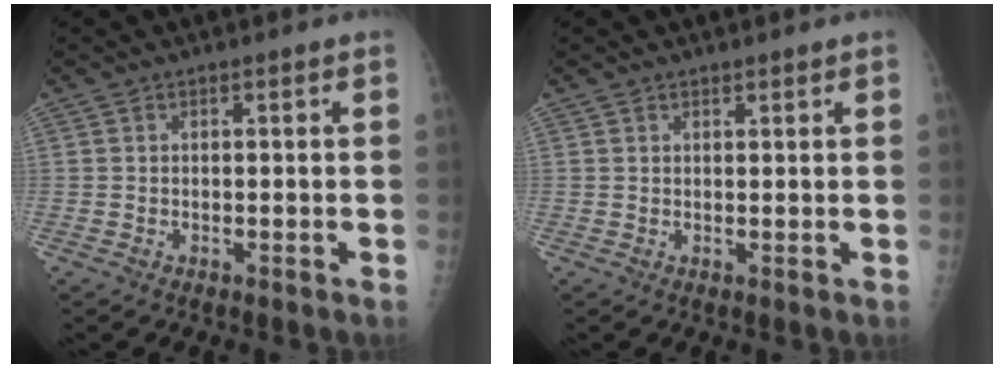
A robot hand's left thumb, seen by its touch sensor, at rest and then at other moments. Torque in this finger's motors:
{"motor_torque": [-0.06, 0.33, 0.00, -0.02, 0.02]}